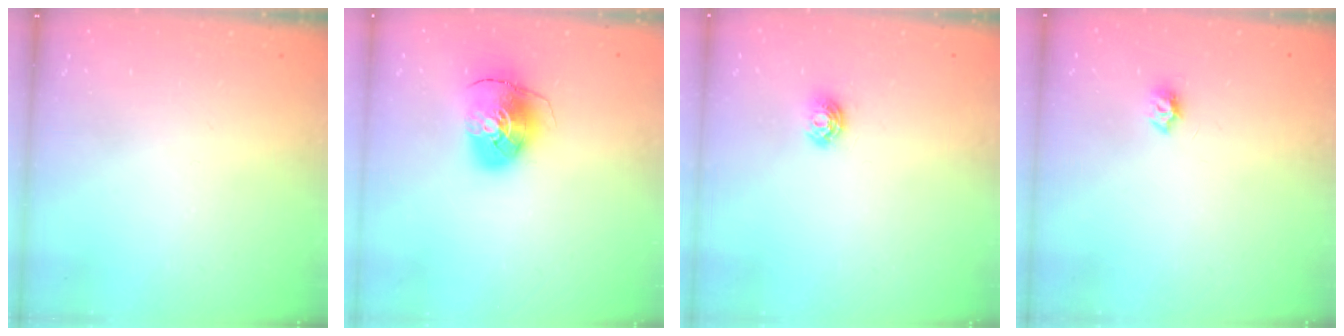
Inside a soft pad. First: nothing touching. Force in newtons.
{"total": 9.4, "press": 9.2, "slide": 1.5}
{"total": 5.0, "press": 5.0, "slide": 0.6}
{"total": 4.6, "press": 4.6, "slide": 0.5}